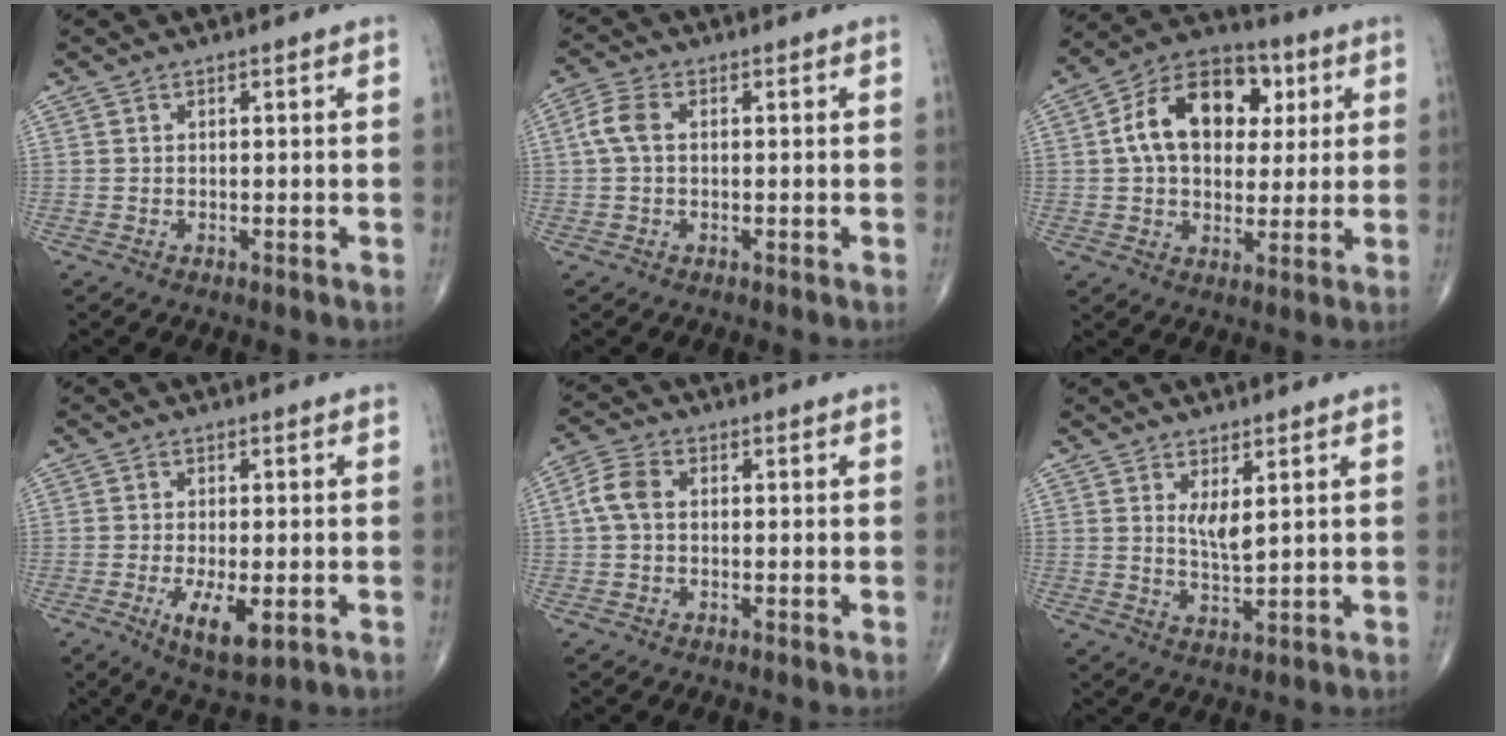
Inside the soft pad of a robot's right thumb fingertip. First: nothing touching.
{"total": 4.4, "force": [0.4, 2.7, 3.4], "torque": [-0.083, 0.013, 0.003]}
{"total": 17.1, "force": [3.9, 11.5, 12.0], "torque": [-0.166, 0.012, 0.056]}
{"total": 7.2, "force": [-2.2, 2.6, 6.4], "torque": [-0.111, -0.016, -0.029]}
{"total": 4.9, "force": [0.3, 3.4, 3.6], "torque": [-0.079, 0.015, -0.001]}
{"total": 3.9, "force": [1.7, 1.1, 3.4], "torque": [-0.060, -0.020, 0.036]}